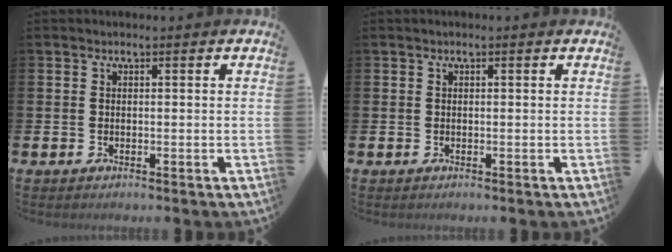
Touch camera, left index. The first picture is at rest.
{"total": 0.0}